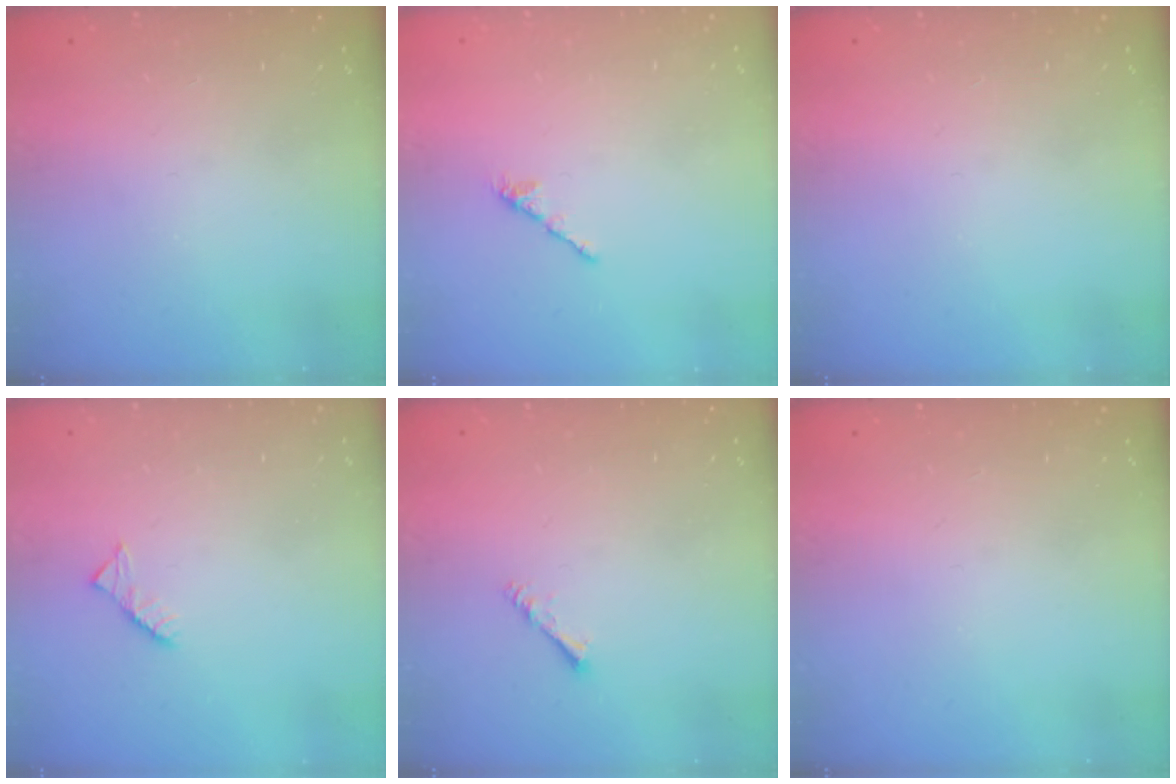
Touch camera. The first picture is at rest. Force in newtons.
{"total": 2.1, "press": 2.0, "slide": 0.7}
{"total": 0.0}
{"total": 2.6, "press": 2.6, "slide": 0.4}
{"total": 1.4, "press": 1.4, "slide": 0.3}
{"total": 0.0}